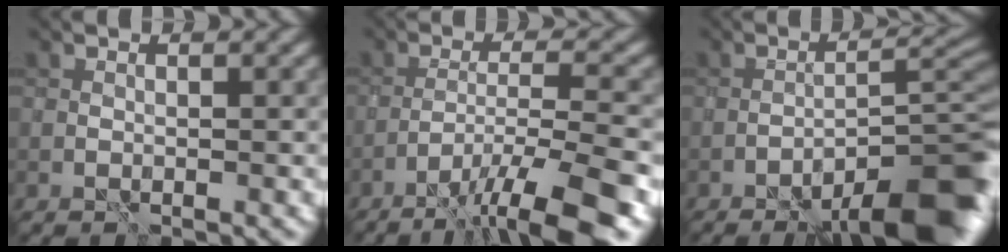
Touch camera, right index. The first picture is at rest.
{"total": 9.8, "force": [-6.7, 1.9, 7.0], "torque": [-0.110, 0.007, -0.107]}
{"total": 11.5, "force": [-7.7, 3.1, 7.9], "torque": [-0.103, 0.011, -0.113]}